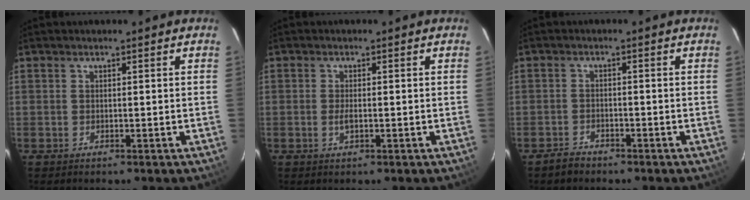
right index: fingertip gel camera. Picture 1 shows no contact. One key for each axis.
{"total": 1.8, "fx": -0.4, "fy": 0.6, "fz": 1.6, "tx": -0.034, "ty": 0.000, "tz": -0.008}
{"total": 2.7, "fx": -2.3, "fy": 1.4, "fz": 0.5, "tx": -0.017, "ty": 0.009, "tz": -0.037}